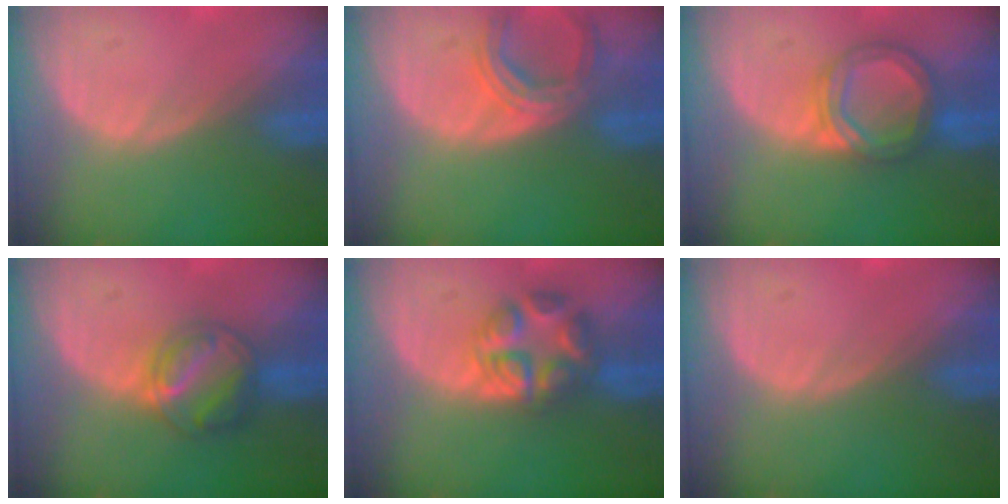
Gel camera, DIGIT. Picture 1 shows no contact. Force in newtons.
{"total": 5.8, "press": 5.4, "slide": 2.2}
{"total": 6.3, "press": 5.8, "slide": 2.3}
{"total": 5.8, "press": 5.7, "slide": 1.0}
{"total": 6.3, "press": 6.3, "slide": 0.1}
{"total": 0.5, "press": 0.0, "slide": 0.5}